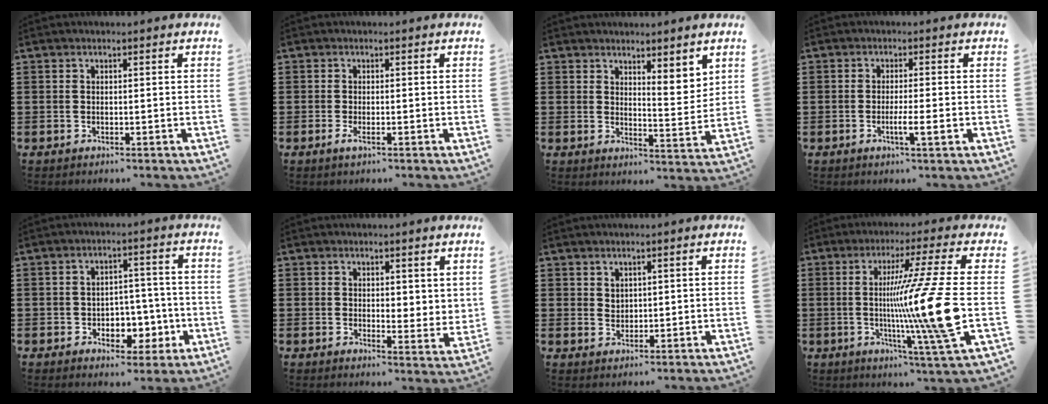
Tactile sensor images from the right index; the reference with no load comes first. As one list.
[{"total": 1.3, "force": [-0.5, 0.2, 1.1], "torque": [-0.027, -0.007, -0.011]}, {"total": 4.1, "force": [3.8, 1.0, 1.3], "torque": [-0.019, -0.015, 0.066]}, {"total": 3.5, "force": [-1.2, 0.0, 3.3], "torque": [-0.055, -0.009, -0.022]}, {"total": 5.2, "force": [-1.7, 4.2, 2.7], "torque": [-0.039, 0.008, -0.033]}, {"total": 2.6, "force": [2.2, 1.3, 0.5], "torque": [-0.008, 0.001, 0.040]}, {"total": 1.7, "force": [1.4, 1.0, 0.3], "torque": [-0.008, 0.003, 0.028]}, {"total": 15.6, "force": [-0.5, -0.8, 15.6], "torque": [-0.279, -0.019, -0.022]}]